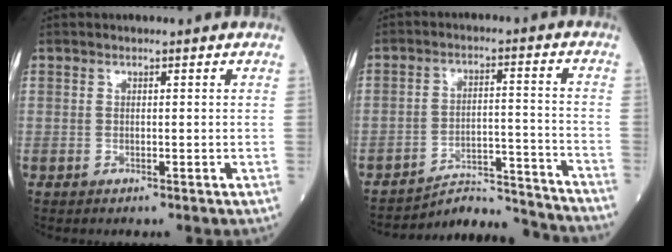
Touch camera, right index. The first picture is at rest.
{"total": 12.3, "force": [-12.2, -1.0, 0.3], "torque": [0.001, 0.024, -0.188]}